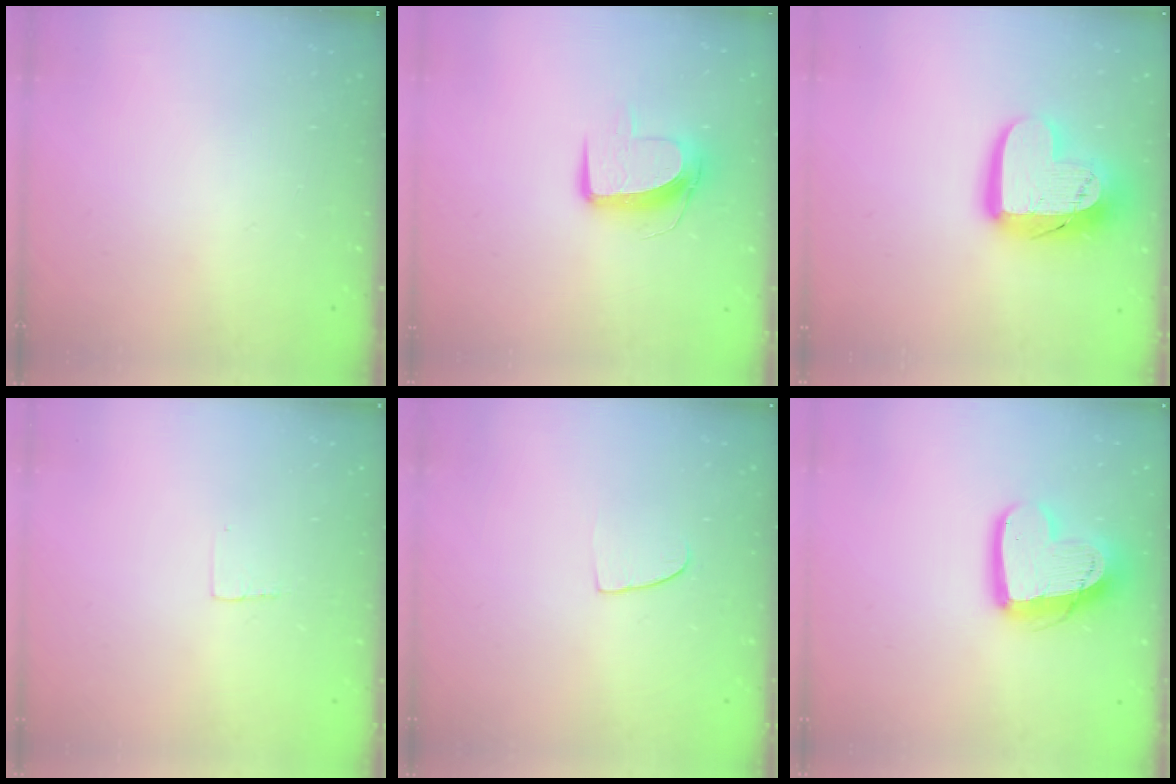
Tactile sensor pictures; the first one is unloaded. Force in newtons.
{"total": 9.9, "press": 9.9, "slide": 0.6}
{"total": 17.0, "press": 17.0, "slide": 1.3}
{"total": 2.3, "press": 2.3, "slide": 0.1}
{"total": 4.8, "press": 4.8, "slide": 0.4}
{"total": 15.5, "press": 15.4, "slide": 1.4}